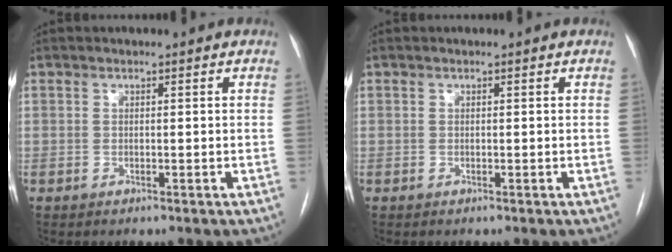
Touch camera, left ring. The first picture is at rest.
{"total": 0.0}